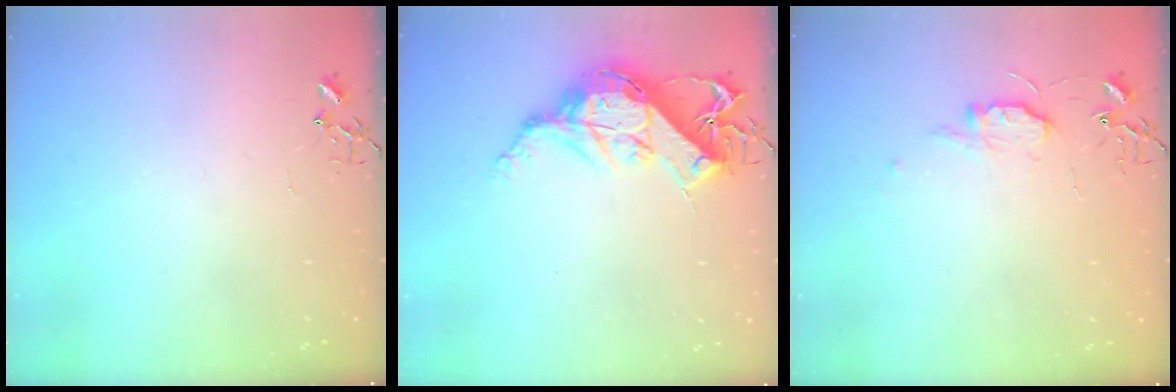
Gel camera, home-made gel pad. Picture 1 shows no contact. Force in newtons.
{"total": 13.9, "press": 13.8, "slide": 1.4}
{"total": 7.3, "press": 7.3, "slide": 0.7}